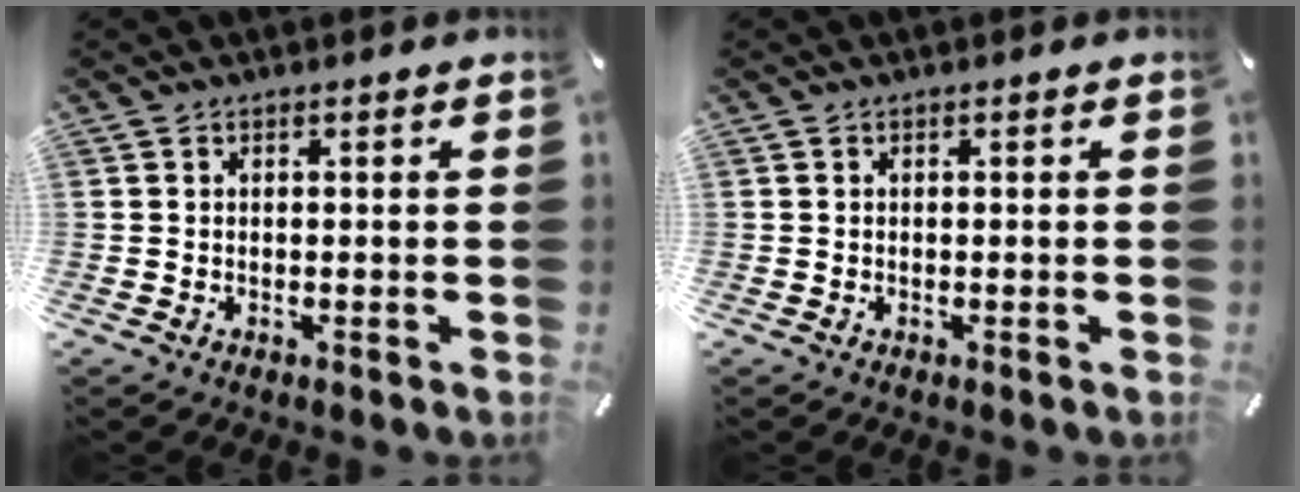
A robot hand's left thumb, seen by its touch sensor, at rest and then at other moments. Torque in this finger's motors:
{"motor_torque": [0.00, 0.00, 0.00, 0.00, 0.00]}